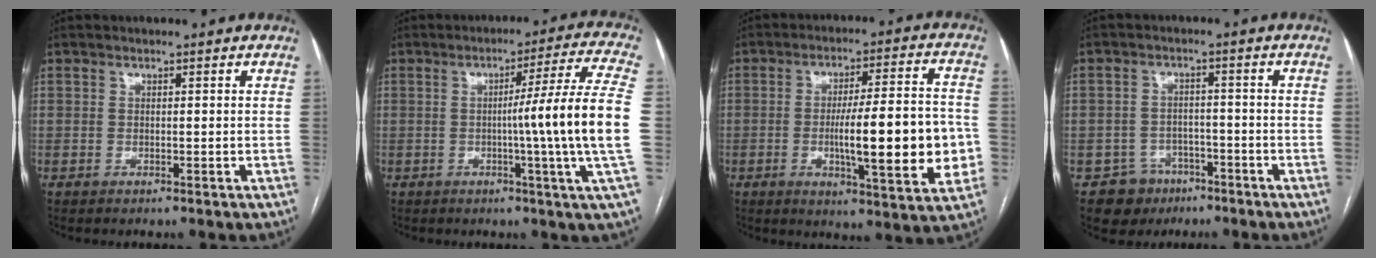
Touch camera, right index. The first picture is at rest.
{"total": 14.4, "force": [-1.1, -3.1, 14.1], "torque": [-0.195, -0.011, -0.022]}
{"total": 16.6, "force": [-2.5, 2.5, 16.2], "torque": [-0.233, 0.007, -0.029]}
{"total": 5.6, "force": [-3.3, 4.5, 0.1], "torque": [0.002, 0.011, -0.049]}